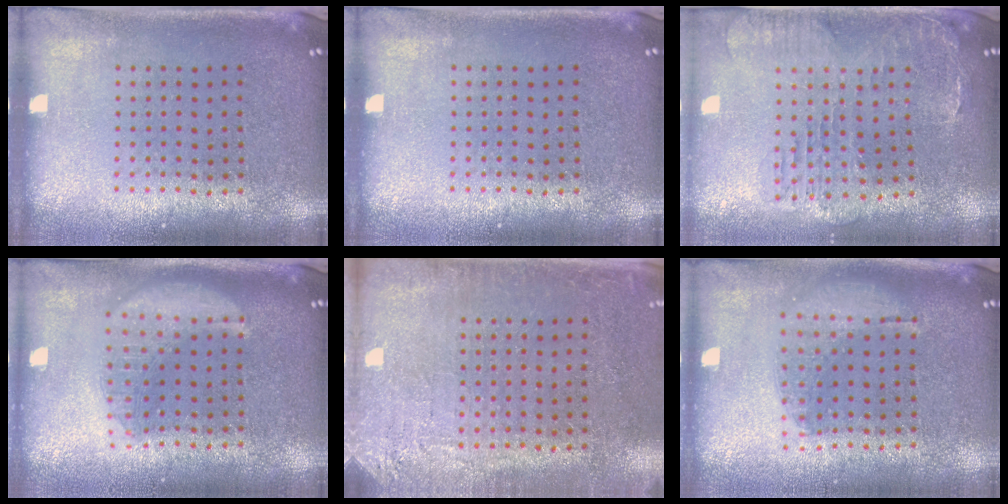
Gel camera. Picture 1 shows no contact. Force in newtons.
{"total": 0.0}
{"total": 1.2, "press": 1.1, "slide": 0.4}
{"total": 2.8, "press": 2.8, "slide": 0.3}
{"total": 2.7, "press": 2.4, "slide": 1.2}
{"total": 1.3, "press": 1.1, "slide": 0.5}